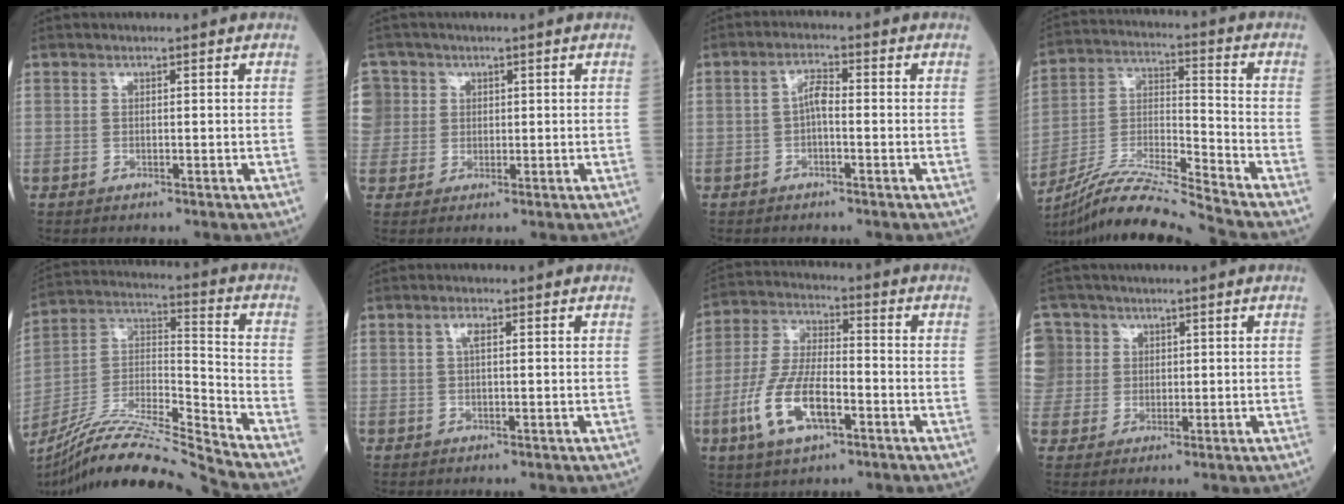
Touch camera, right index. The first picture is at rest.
{"total": 5.9, "force": [1.6, 5.7, 0.2], "torque": [-0.009, 0.022, 0.037]}
{"total": 2.8, "force": [-0.5, 0.9, 2.6], "torque": [-0.044, 0.007, -0.010]}
{"total": 15.8, "force": [-14.7, -2.3, 5.4], "torque": [-0.100, 0.010, -0.272]}
{"total": 18.5, "force": [-17.0, -1.6, 7.3], "torque": [-0.146, 0.013, -0.307]}
{"total": 1.4, "force": [0.5, 0.3, 1.3], "torque": [-0.027, 0.004, 0.007]}
{"total": 11.8, "force": [-4.4, 4.3, 10.1], "torque": [-0.219, -0.002, -0.083]}
{"total": 9.3, "force": [2.8, 8.8, 0.9], "torque": [-0.040, 0.038, 0.069]}